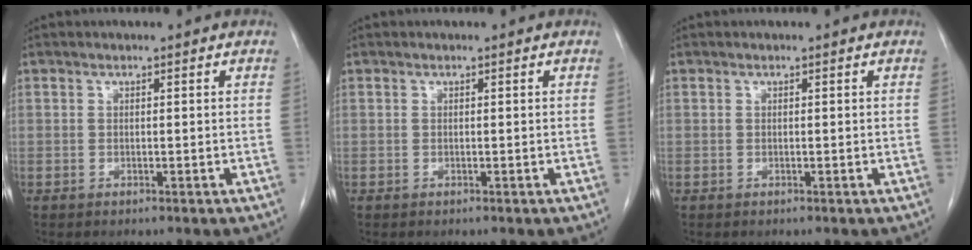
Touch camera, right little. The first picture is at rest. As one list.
[{"total": 0.0}, {"total": 0.0}]